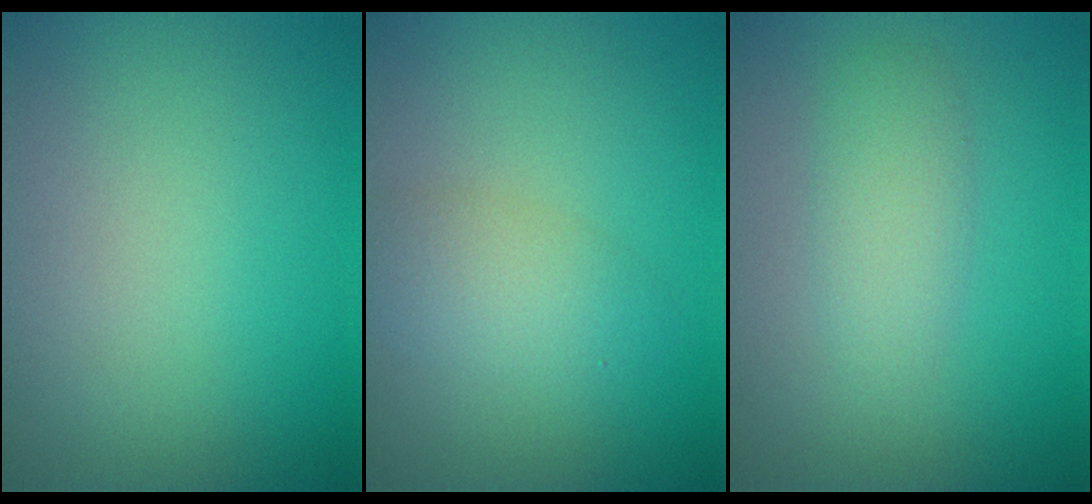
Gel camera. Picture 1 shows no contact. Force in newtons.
{"total": 1.9, "press": 1.9, "slide": 0.1}
{"total": 2.4, "press": 2.4, "slide": 0.1}